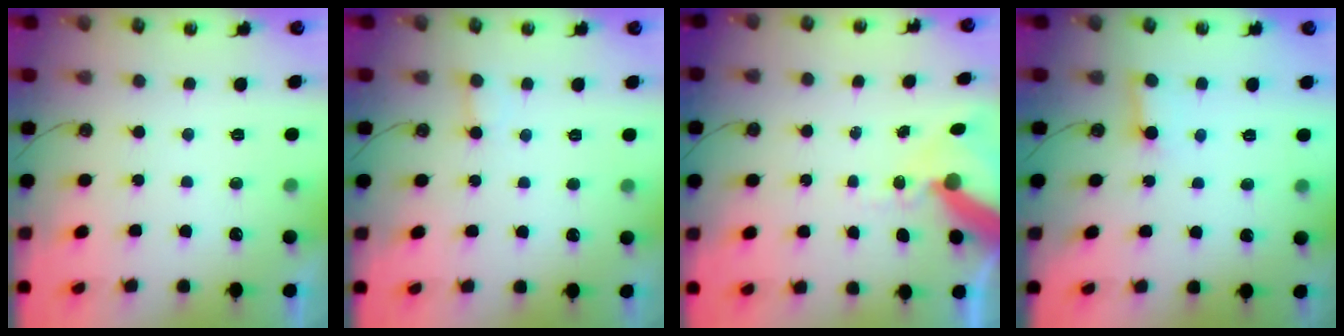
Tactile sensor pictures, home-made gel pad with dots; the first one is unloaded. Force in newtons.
{"total": 1.9, "press": 1.9, "slide": 0.2}
{"total": 11.5, "press": 11.4, "slide": 1.6}
{"total": 2.7, "press": 2.7, "slide": 0.0}